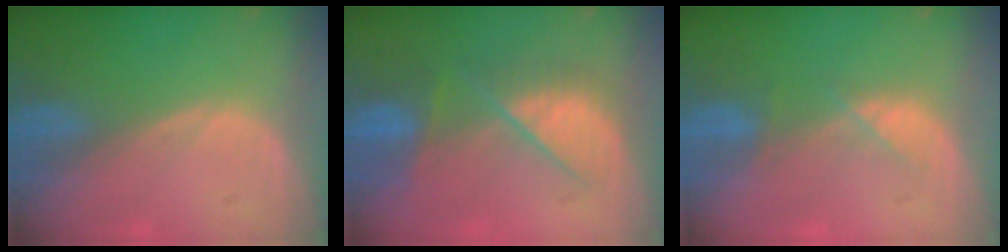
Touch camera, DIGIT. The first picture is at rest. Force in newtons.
{"total": 7.4, "press": 7.3, "slide": 1.3}
{"total": 2.4, "press": 2.3, "slide": 0.5}